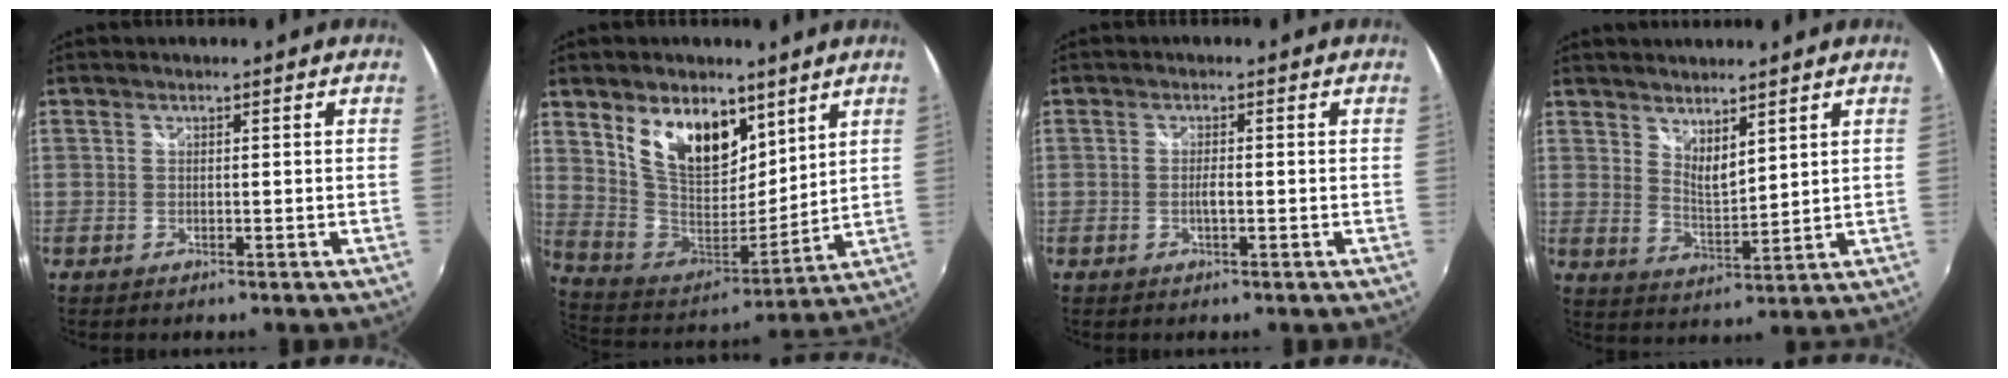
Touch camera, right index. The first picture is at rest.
{"total": 16.6, "force": [8.7, 9.3, 10.6], "torque": [-0.202, 0.004, 0.173]}
{"total": 1.3, "force": [-0.4, 0.2, 1.2], "torque": [-0.022, -0.002, -0.008]}
{"total": 5.5, "force": [4.4, 1.5, 2.9], "torque": [-0.045, -0.009, 0.078]}